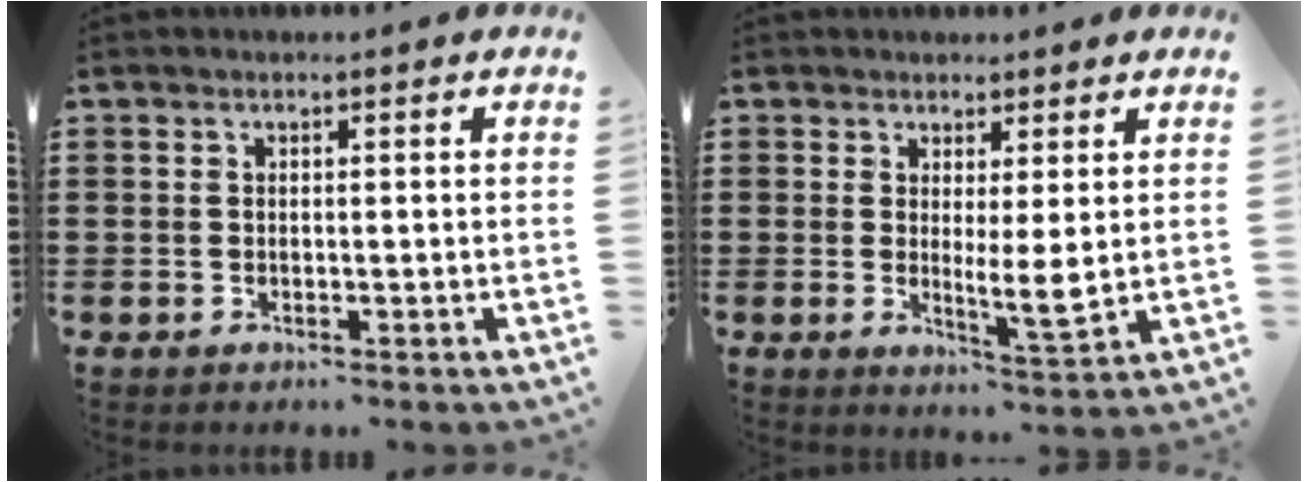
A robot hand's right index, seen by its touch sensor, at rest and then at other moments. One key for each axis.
{"total": 4.2, "fx": 0.8, "fy": 0.4, "fz": 4.1, "tx": -0.063, "ty": -0.015, "tz": 0.012}